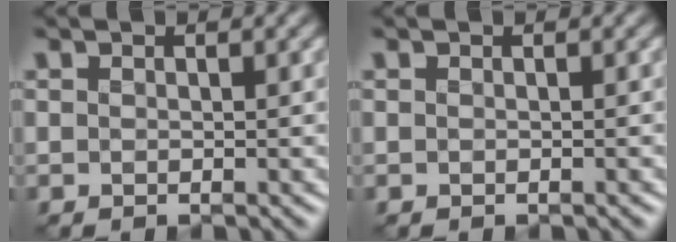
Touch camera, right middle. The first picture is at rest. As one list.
[{"total": 0.0}]